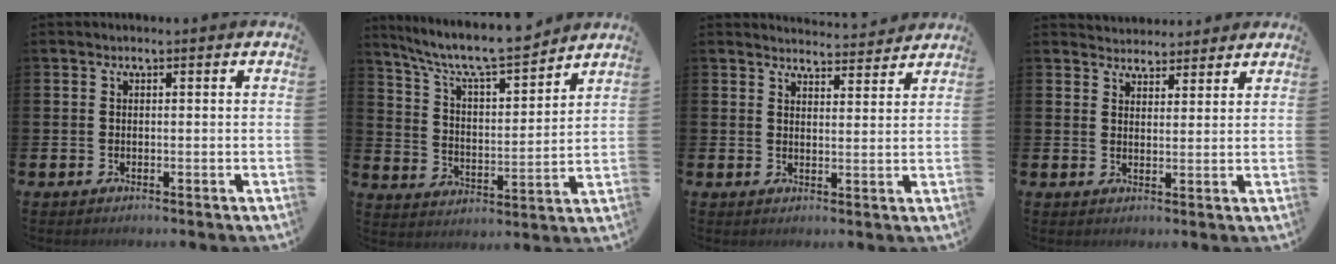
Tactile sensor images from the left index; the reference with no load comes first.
{"total": 9.1, "force": [8.4, 1.1, 3.3], "torque": [-0.090, -0.063, 0.142]}
{"total": 3.8, "force": [3.8, 0.3, 0.0], "torque": [0.006, -0.030, 0.066]}
{"total": 3.5, "force": [3.4, 1.0, -0.4], "torque": [0.004, -0.016, 0.061]}